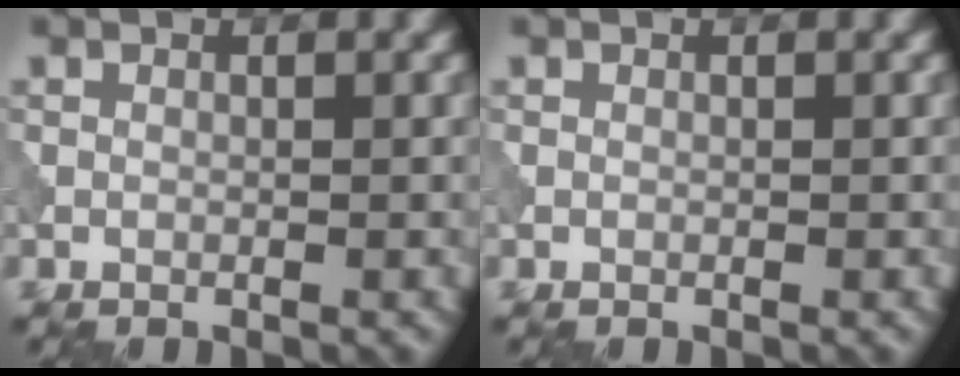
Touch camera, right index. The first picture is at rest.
{"total": 0.0}